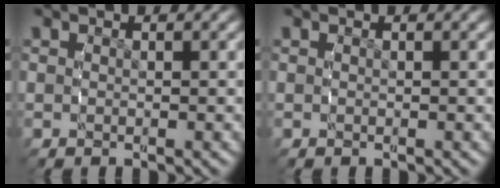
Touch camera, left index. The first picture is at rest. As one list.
[{"total": 0.0}]